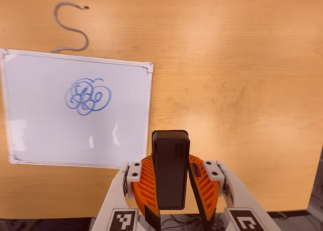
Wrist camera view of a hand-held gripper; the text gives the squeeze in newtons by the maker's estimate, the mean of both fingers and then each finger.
{"total": 7.9, "left": 6.8, "right": 8.9}